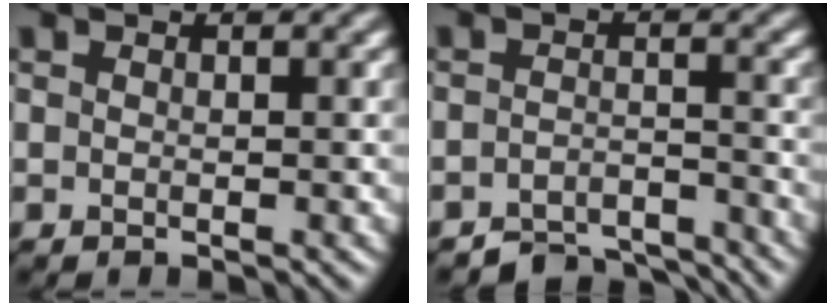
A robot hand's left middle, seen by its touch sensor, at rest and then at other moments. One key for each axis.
{"total": 4.7, "fx": -4.4, "fy": 1.2, "fz": 1.2, "tx": -0.017, "ty": -0.007, "tz": -0.069}